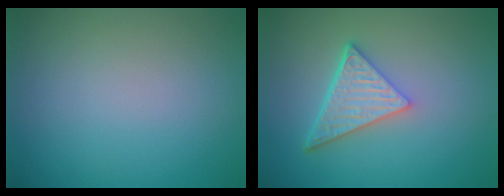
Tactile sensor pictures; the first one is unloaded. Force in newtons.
{"total": 5.0, "press": 3.7, "slide": 3.5}